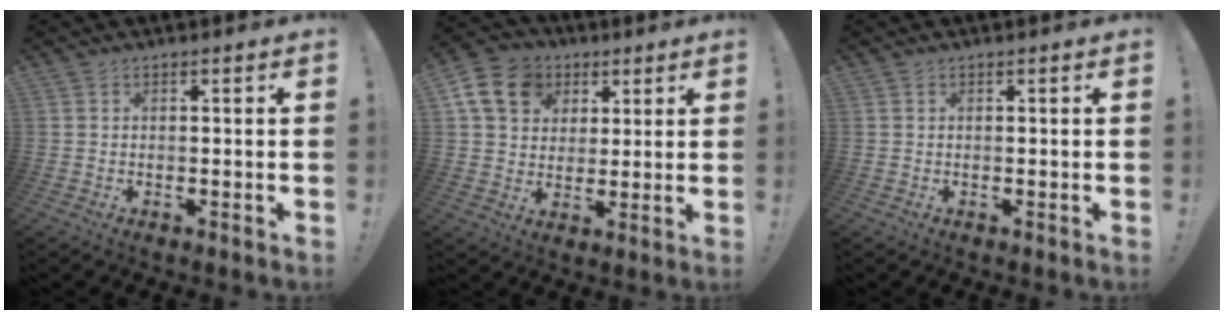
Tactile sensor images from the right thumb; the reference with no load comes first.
{"total": 14.1, "force": [5.5, 11.4, 6.2], "torque": [-0.088, -0.014, 0.111]}
{"total": 0.0}